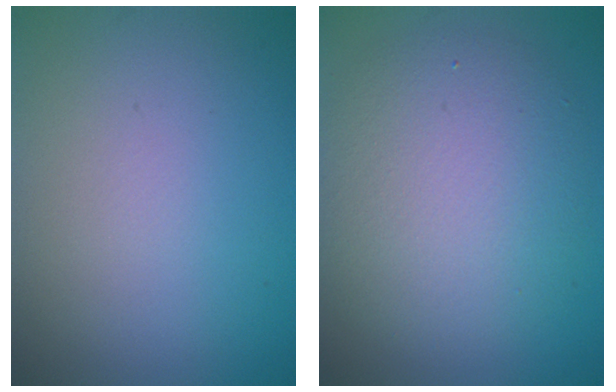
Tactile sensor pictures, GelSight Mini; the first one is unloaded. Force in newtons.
{"total": 6.5, "press": 6.5, "slide": 0.3}